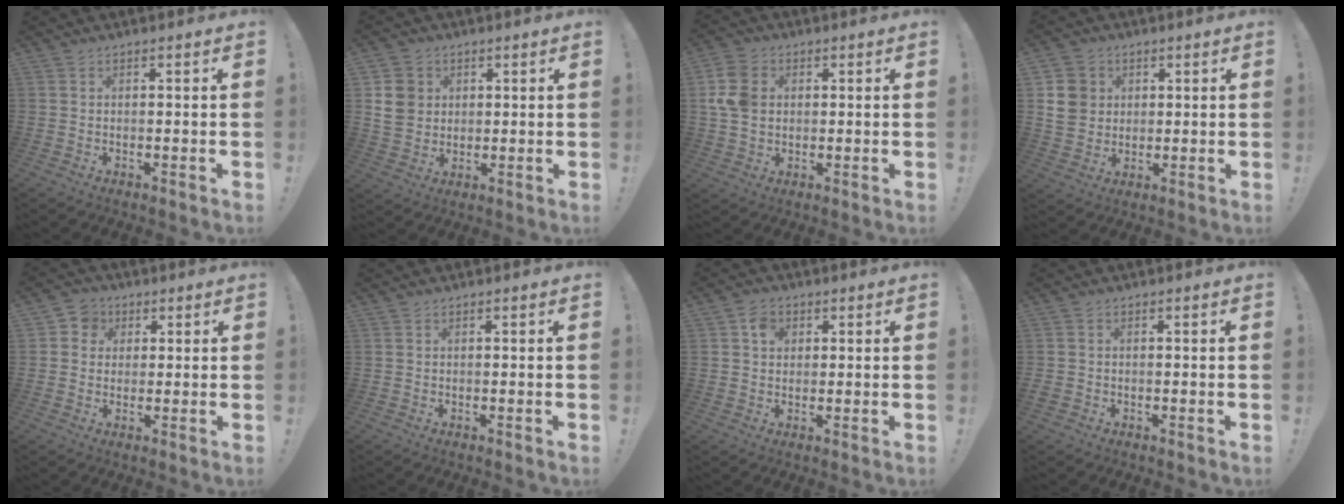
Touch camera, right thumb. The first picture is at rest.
{"total": 8.1, "force": [2.6, 7.2, 2.7], "torque": [-0.042, -0.005, 0.055]}
{"total": 10.3, "force": [1.6, 8.0, 6.3], "torque": [-0.120, 0.001, 0.033]}
{"total": 9.0, "force": [2.8, 8.0, 3.1], "torque": [-0.049, -0.009, 0.056]}
{"total": 5.0, "force": [0.7, 4.7, 1.4], "torque": [-0.017, 0.003, 0.012]}
{"total": 0.0}
{"total": 4.3, "force": [1.3, 3.5, 2.1], "torque": [-0.025, 0.001, 0.022]}
{"total": 1.1, "force": [-0.5, 0.9, 0.4], "torque": [-0.004, 0.002, -0.009]}